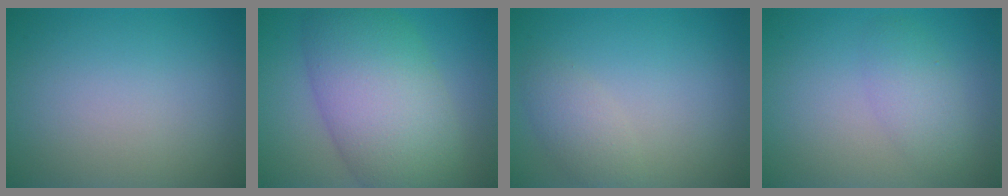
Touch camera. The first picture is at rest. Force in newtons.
{"total": 10.3, "press": 10.3, "slide": 0.3}
{"total": 2.0, "press": 2.0, "slide": 0.0}
{"total": 2.4, "press": 2.4, "slide": 0.2}